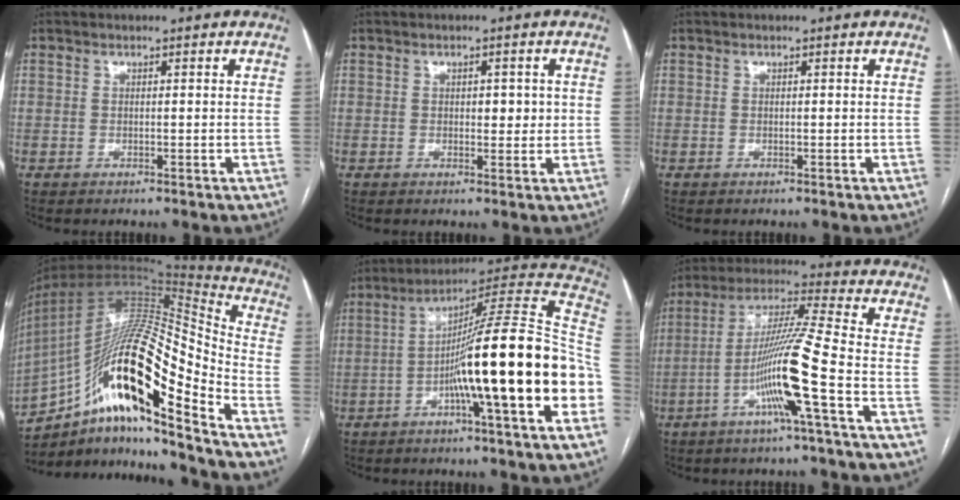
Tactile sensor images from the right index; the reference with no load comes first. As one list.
[{"total": 3.0, "force": [0.4, 1.6, 2.6], "torque": [-0.033, 0.003, 0.005]}, {"total": 0.0}, {"total": 25.2, "force": [-13.4, 4.2, 20.9], "torque": [-0.366, 0.018, -0.234]}, {"total": 23.8, "force": [-5.3, 0.3, 23.2], "torque": [-0.284, 0.021, -0.089]}, {"total": 13.0, "force": [-4.7, -1.5, 12.0], "torque": [-0.228, 0.004, -0.094]}]